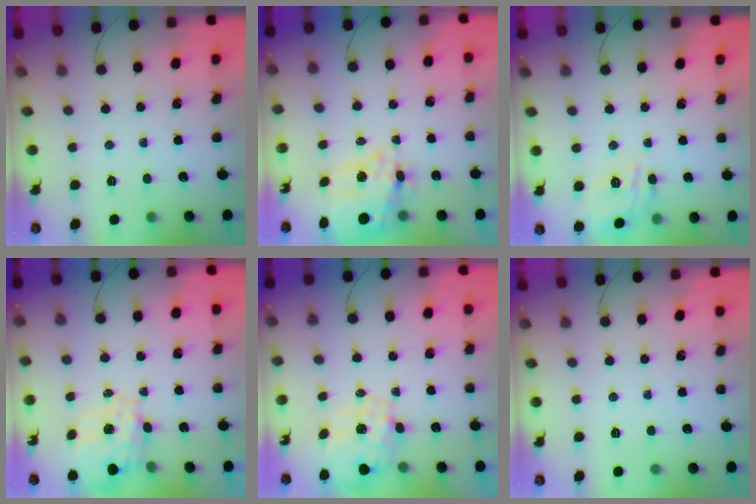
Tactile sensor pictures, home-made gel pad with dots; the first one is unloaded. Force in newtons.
{"total": 16.5, "press": 16.2, "slide": 3.3}
{"total": 10.5, "press": 10.5, "slide": 0.8}
{"total": 1.3, "press": 1.2, "slide": 0.4}
{"total": 2.1, "press": 1.8, "slide": 1.0}
{"total": 0.0}